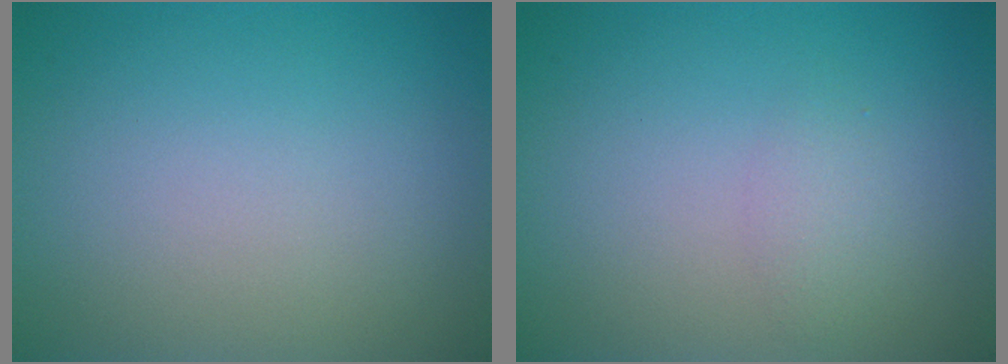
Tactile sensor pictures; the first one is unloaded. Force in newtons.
{"total": 1.3, "press": 1.3, "slide": 0.0}